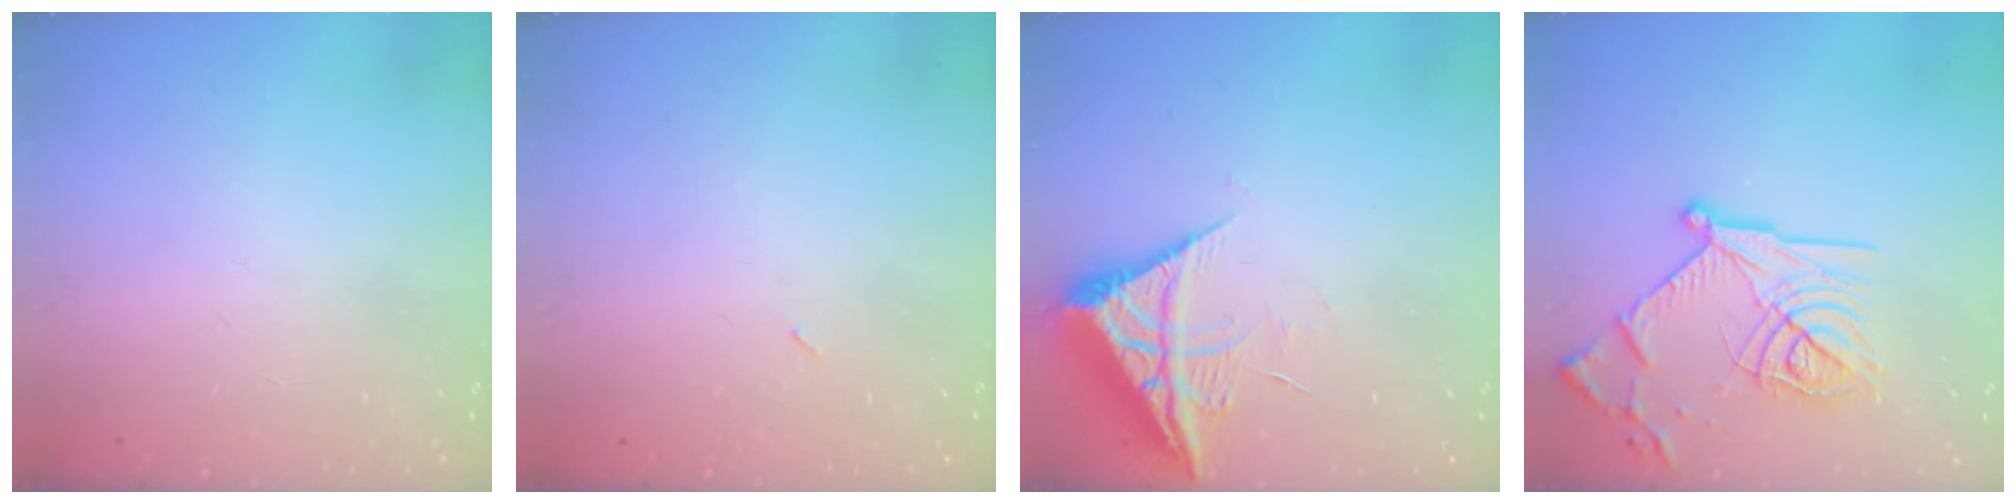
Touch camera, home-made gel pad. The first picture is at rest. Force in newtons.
{"total": 2.1, "press": 1.9, "slide": 1.0}
{"total": 7.6, "press": 7.6, "slide": 0.5}
{"total": 19.8, "press": 19.7, "slide": 1.2}